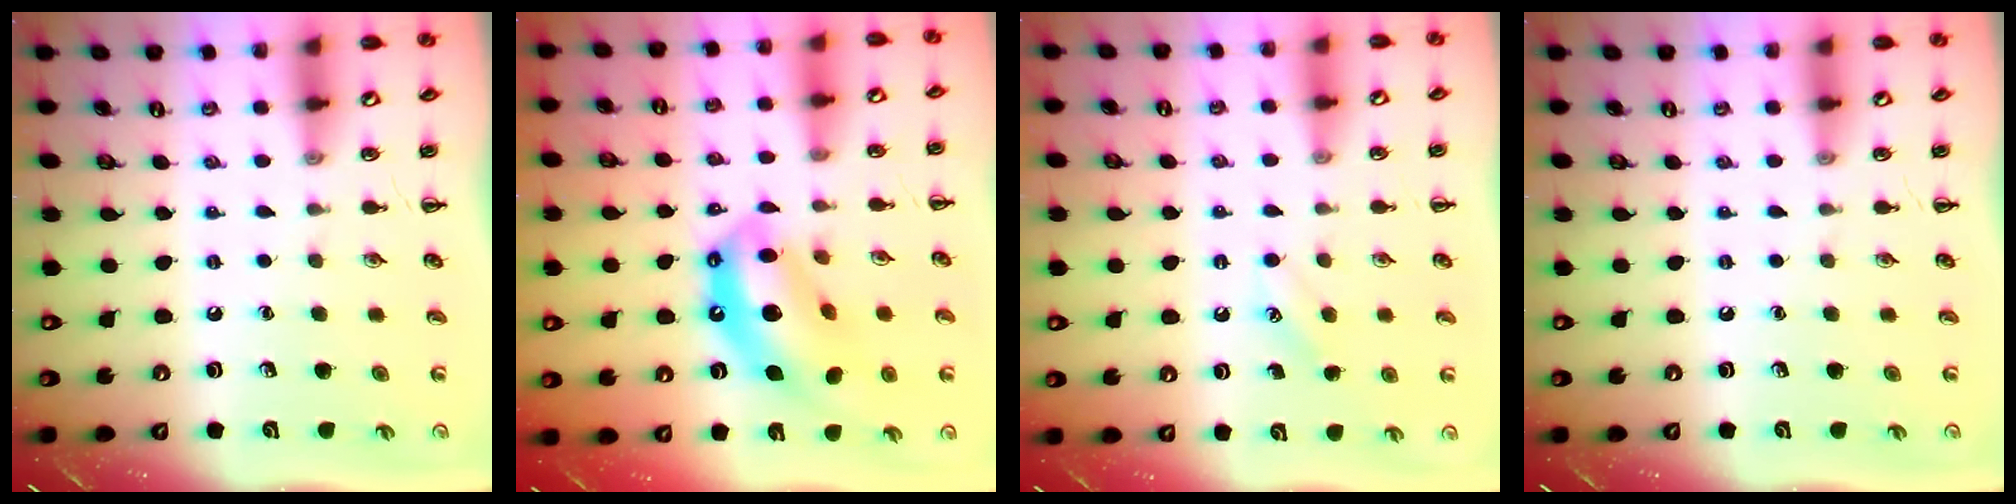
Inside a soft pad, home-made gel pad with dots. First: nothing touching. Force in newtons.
{"total": 14.7, "press": 14.1, "slide": 4.2}
{"total": 5.5, "press": 5.3, "slide": 1.4}
{"total": 0.0}